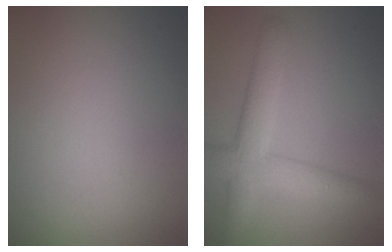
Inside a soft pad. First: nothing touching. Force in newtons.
{"total": 5.0, "press": 5.0, "slide": 0.3}